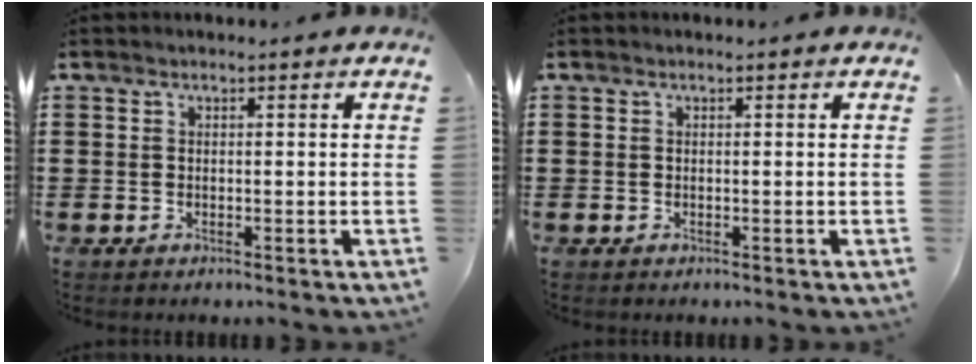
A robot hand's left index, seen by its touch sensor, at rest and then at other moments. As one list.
[{"total": 0.0}]